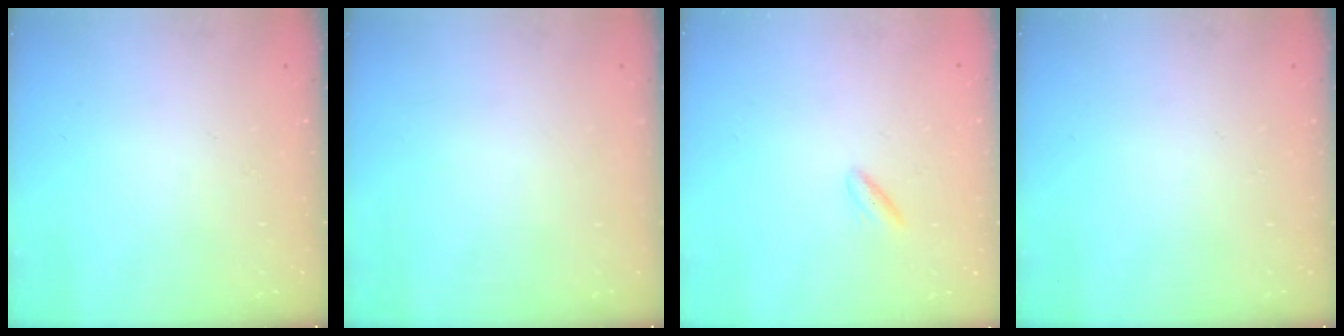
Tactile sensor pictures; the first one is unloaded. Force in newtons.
{"total": 0.0}
{"total": 2.4, "press": 2.2, "slide": 1.0}
{"total": 0.0}